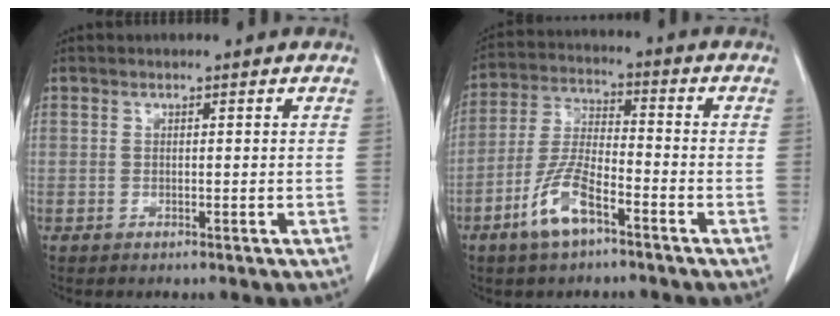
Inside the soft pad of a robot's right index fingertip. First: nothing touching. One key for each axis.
{"total": 8.9, "fx": -5.0, "fy": 2.6, "fz": 6.9, "tx": -0.149, "ty": -0.003, "tz": -0.099}